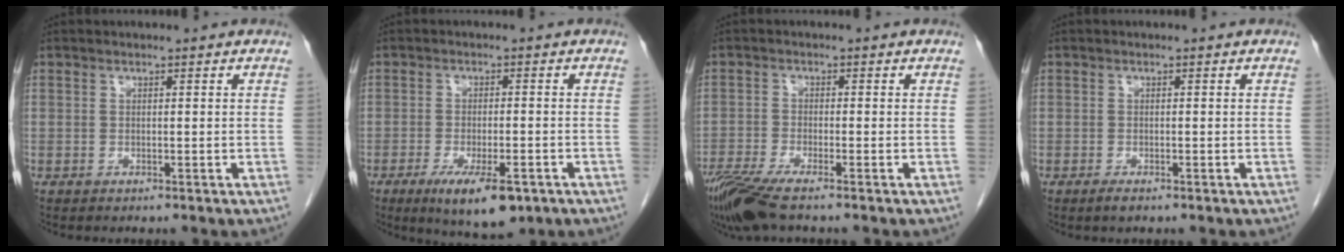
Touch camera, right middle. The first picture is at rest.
{"total": 8.9, "force": [-5.1, 2.5, 6.8], "torque": [-0.109, -0.016, -0.073]}
{"total": 7.8, "force": [-5.9, 0.7, 5.1], "torque": [-0.097, -0.021, -0.110]}
{"total": 1.2, "force": [-0.8, 0.3, 0.7], "torque": [-0.018, -0.004, -0.012]}